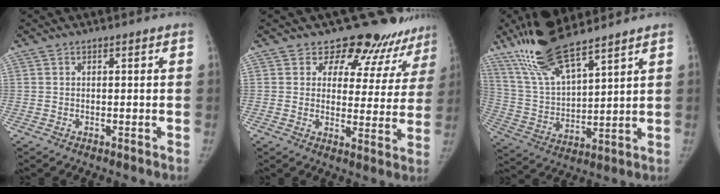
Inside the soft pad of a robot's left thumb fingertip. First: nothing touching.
{"total": 15.7, "force": [14.0, 6.8, 1.9], "torque": [0.033, -0.091, 0.148]}
{"total": 15.4, "force": [12.0, 3.3, 8.9], "torque": [-0.168, -0.050, 0.246]}